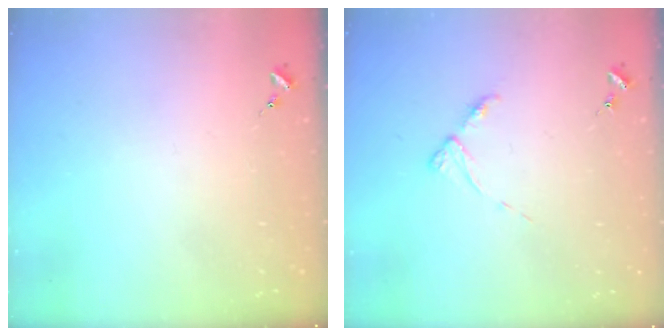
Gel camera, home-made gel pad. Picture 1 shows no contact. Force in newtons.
{"total": 4.5, "press": 4.5, "slide": 0.5}